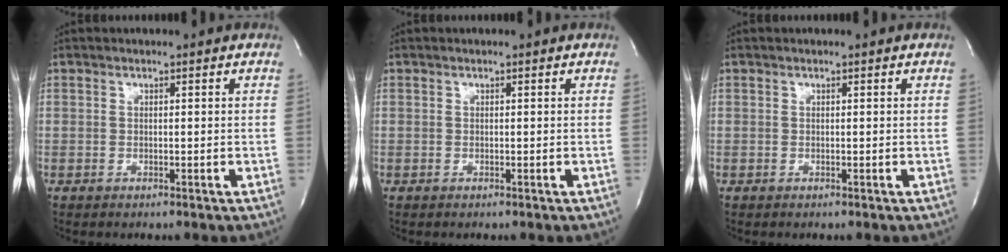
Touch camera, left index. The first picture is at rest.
{"total": 0.0}
{"total": 0.0}